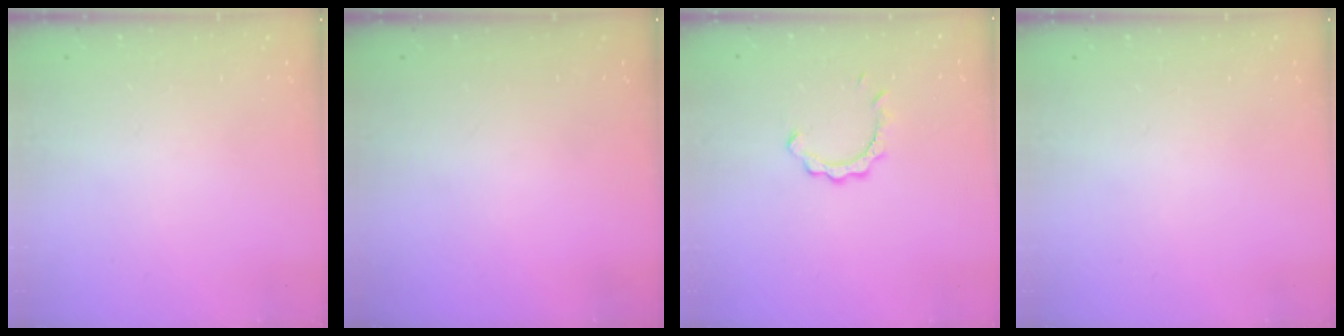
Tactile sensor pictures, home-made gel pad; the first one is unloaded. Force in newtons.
{"total": 0.0}
{"total": 5.1, "press": 5.1, "slide": 0.6}
{"total": 0.0}